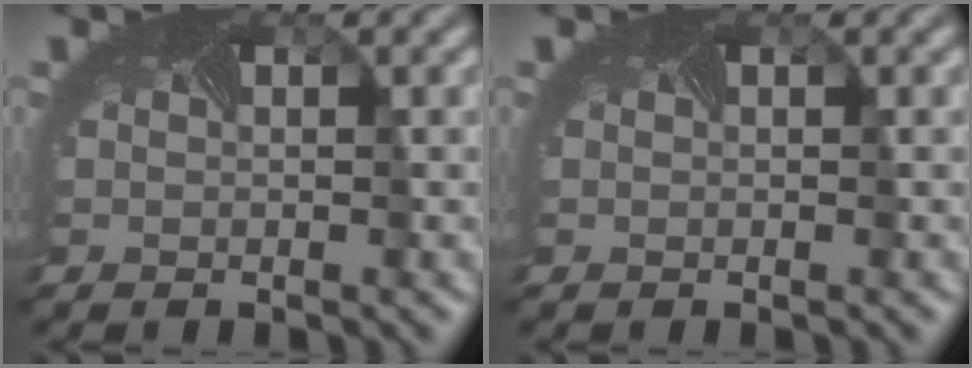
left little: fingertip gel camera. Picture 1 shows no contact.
{"total": 0.0}